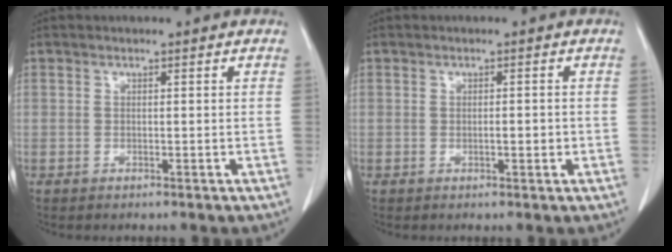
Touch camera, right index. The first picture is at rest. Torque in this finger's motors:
{"motor_torque": [0.46, -0.29, 0.24, 0.04]}